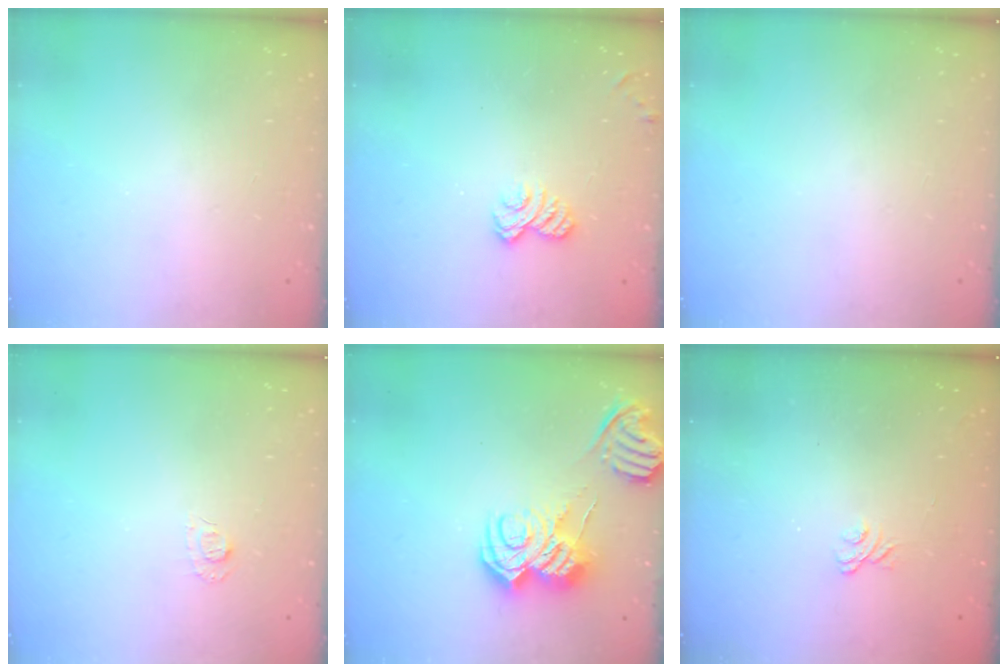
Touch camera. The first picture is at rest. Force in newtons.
{"total": 3.4, "press": 3.2, "slide": 1.1}
{"total": 0.0}
{"total": 5.5, "press": 5.4, "slide": 0.6}
{"total": 13.6, "press": 13.6, "slide": 1.5}
{"total": 1.9, "press": 1.5, "slide": 1.1}